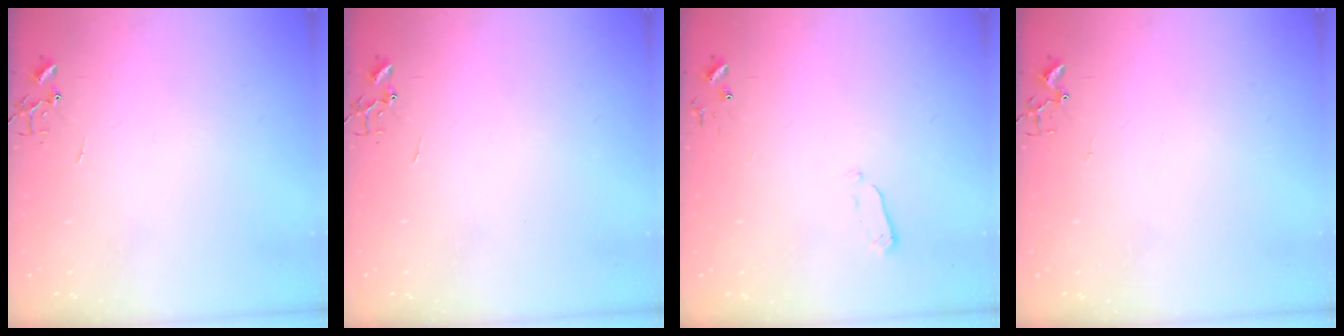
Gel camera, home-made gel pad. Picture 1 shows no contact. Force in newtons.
{"total": 0.0}
{"total": 2.7, "press": 2.6, "slide": 0.4}
{"total": 3.0, "press": 2.9, "slide": 0.4}